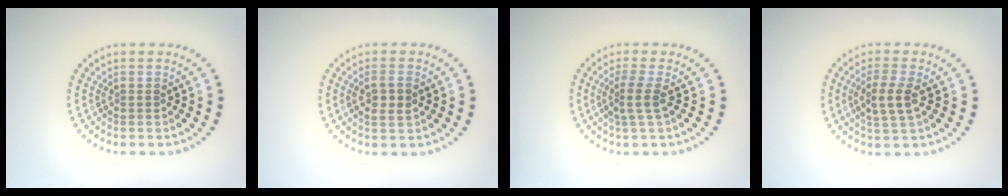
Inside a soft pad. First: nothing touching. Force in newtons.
{"total": 2.1, "press": 2.0, "slide": 0.5}
{"total": 2.0, "press": 1.4, "slide": 1.4}
{"total": 2.7, "press": 2.6, "slide": 0.9}